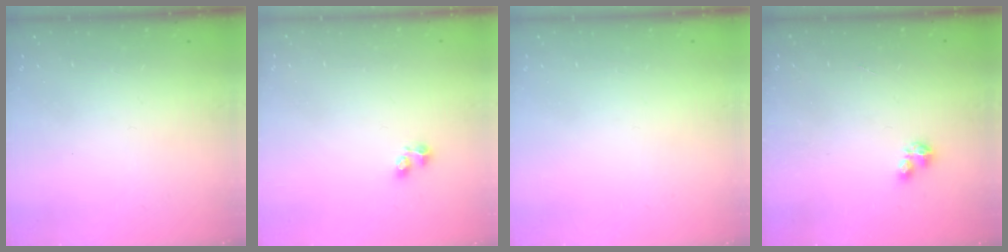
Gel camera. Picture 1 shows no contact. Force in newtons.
{"total": 2.2, "press": 2.2, "slide": 0.5}
{"total": 0.0}
{"total": 1.0, "press": 1.0, "slide": 0.1}